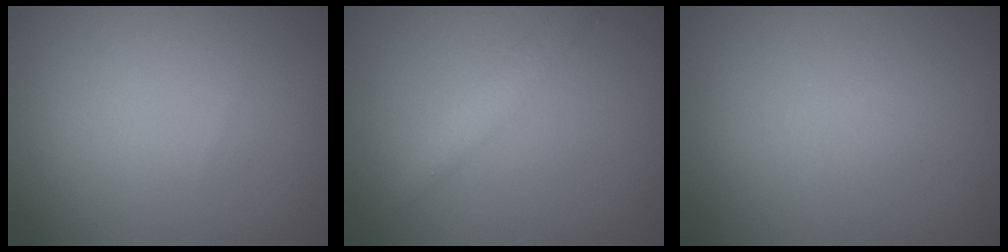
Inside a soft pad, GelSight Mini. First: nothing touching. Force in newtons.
{"total": 1.9, "press": 1.9, "slide": 0.1}
{"total": 0.0}